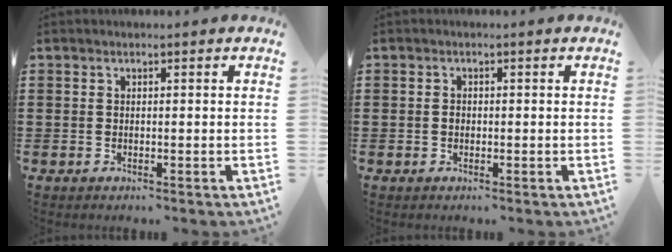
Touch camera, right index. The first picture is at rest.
{"total": 0.9, "force": [-0.1, 0.6, 0.6], "torque": [-0.016, -0.002, -0.001]}